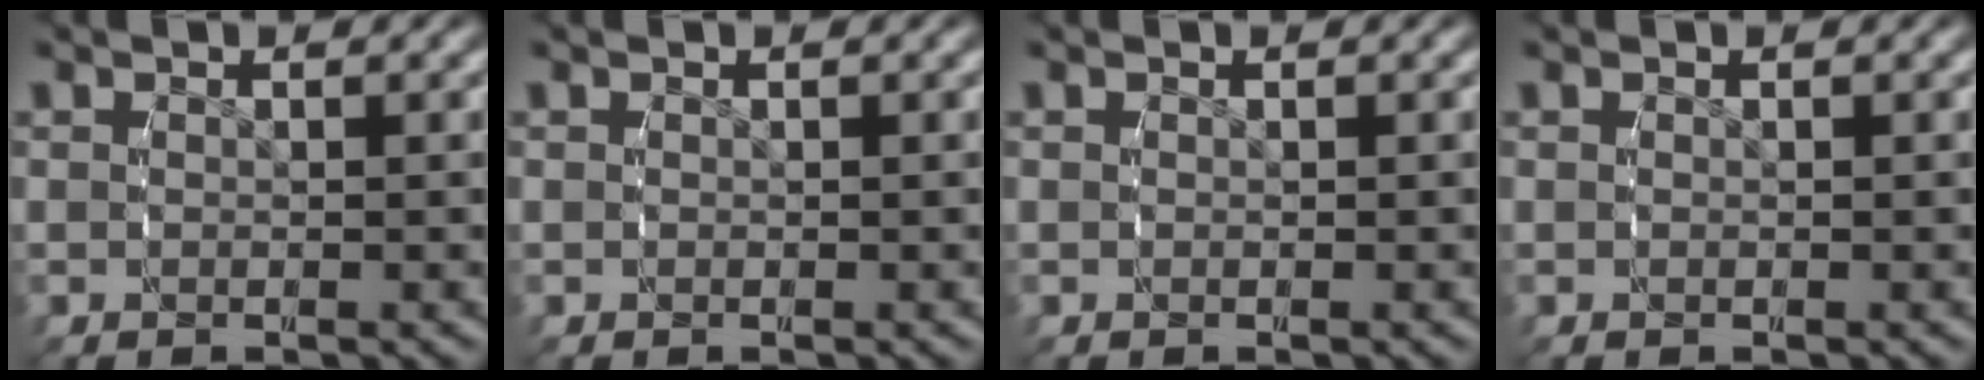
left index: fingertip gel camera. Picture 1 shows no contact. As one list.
[{"total": 0.0}, {"total": 0.0}, {"total": 0.0}]